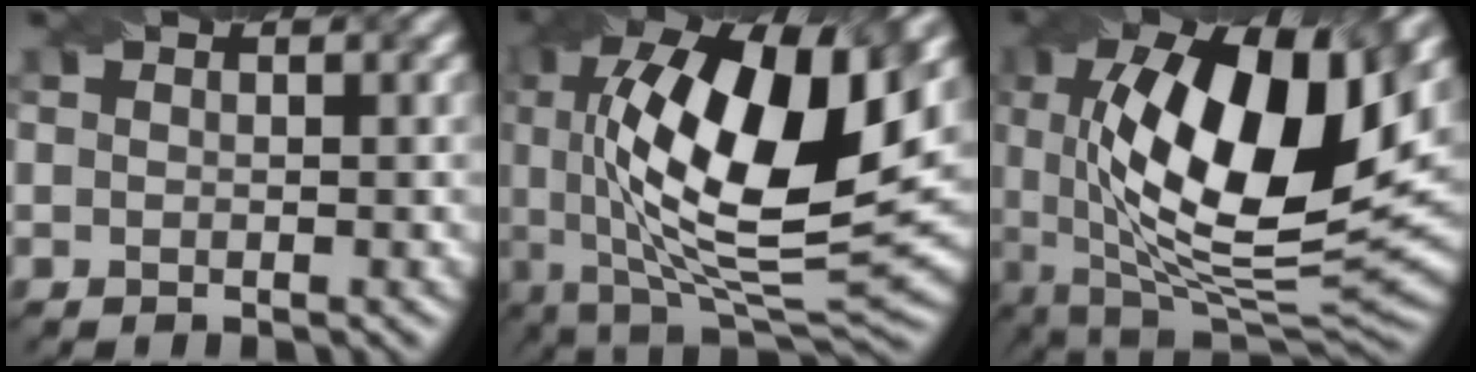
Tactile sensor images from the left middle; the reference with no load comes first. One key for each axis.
{"total": 15.7, "fx": 3.3, "fy": 6.1, "fz": 14.1, "tx": -0.247, "ty": -0.003, "tz": 0.055}
{"total": 15.9, "fx": 3.4, "fy": 6.2, "fz": 14.2, "tx": -0.235, "ty": -0.006, "tz": 0.049}